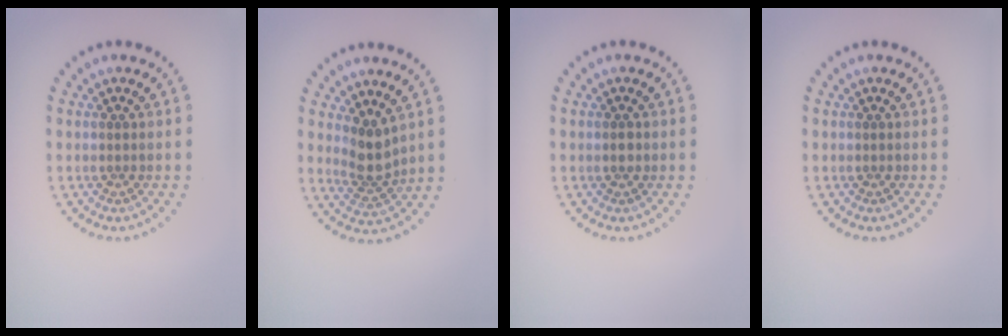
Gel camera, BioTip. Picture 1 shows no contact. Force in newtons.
{"total": 2.7, "press": 2.1, "slide": 1.7}
{"total": 0.9, "press": 0.9, "slide": 0.1}
{"total": 0.0}